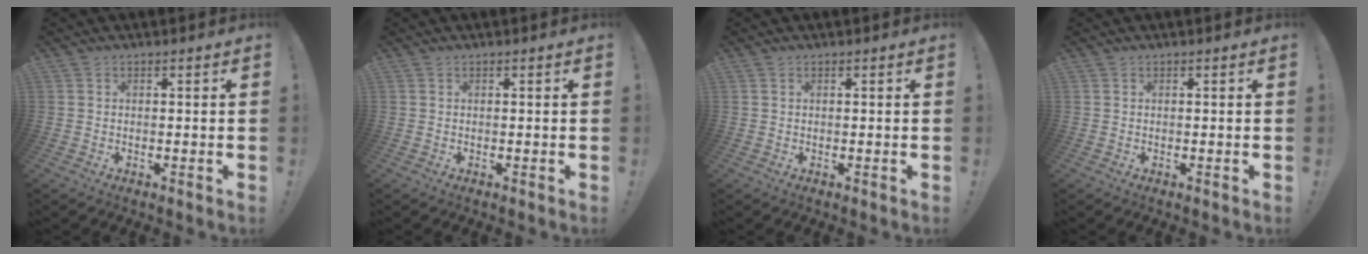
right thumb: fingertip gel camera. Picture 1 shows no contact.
{"total": 0.0}
{"total": 0.0}
{"total": 0.0}